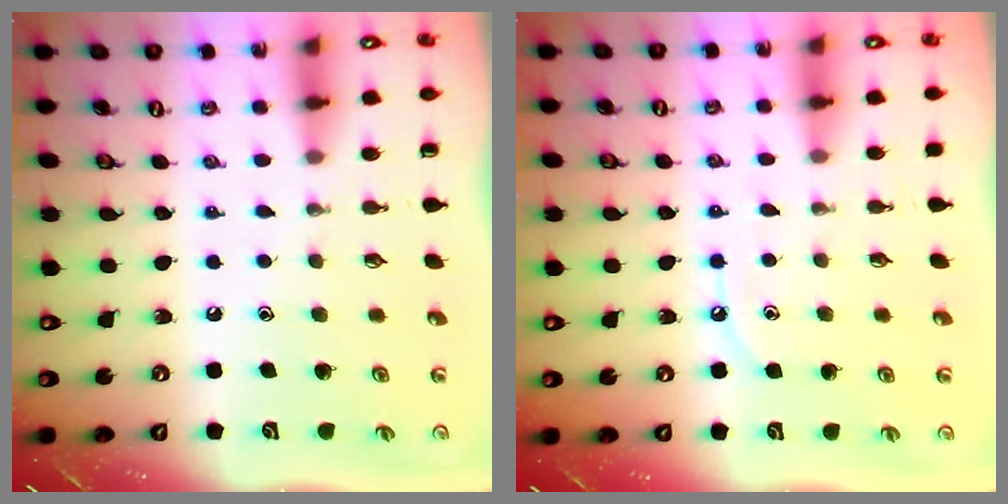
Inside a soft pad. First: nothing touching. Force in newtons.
{"total": 6.2, "press": 6.1, "slide": 0.6}